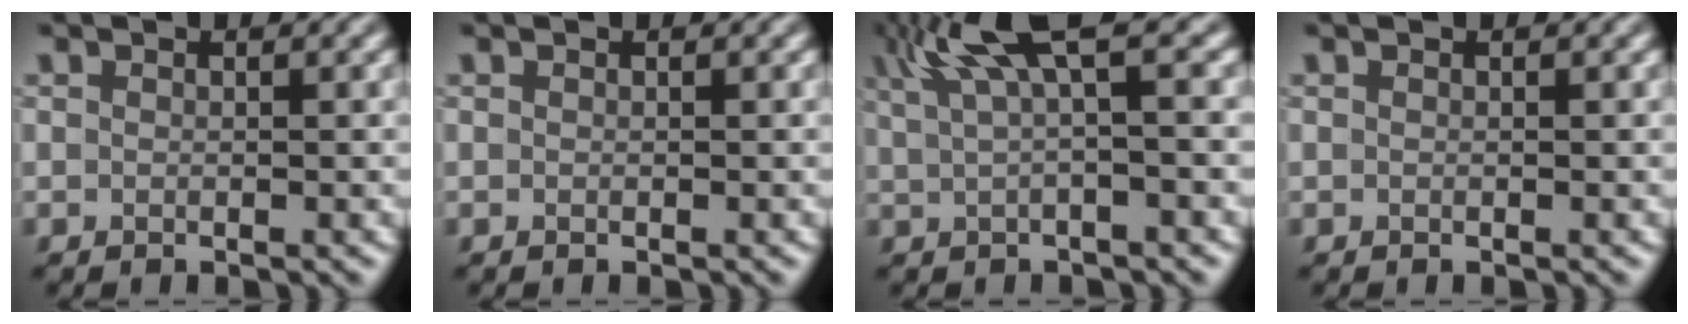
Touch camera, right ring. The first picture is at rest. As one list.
[{"total": 0.0}, {"total": 5.2, "force": [2.5, 0.8, 4.5], "torque": [-0.073, 0.023, 0.047]}, {"total": 0.0}]